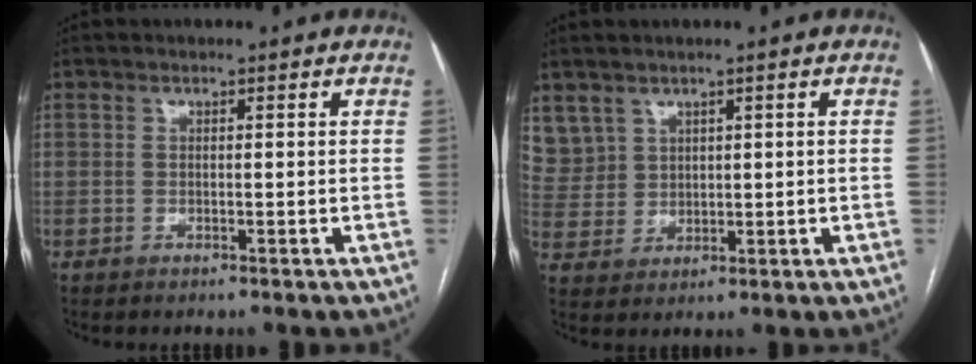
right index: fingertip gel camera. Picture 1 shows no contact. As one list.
[{"total": 7.3, "force": [4.4, 5.7, 1.0], "torque": [-0.036, 0.021, 0.108]}]